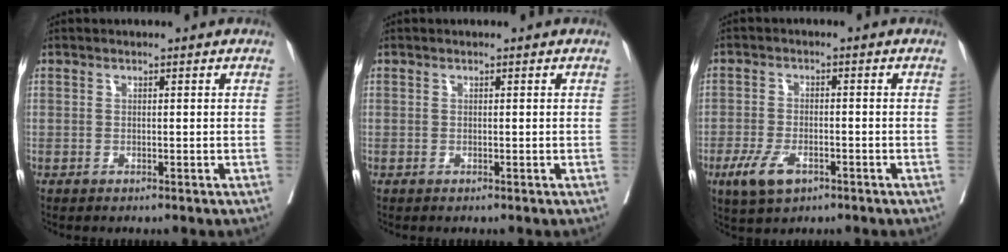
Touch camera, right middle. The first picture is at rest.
{"total": 0.0}
{"total": 5.6, "force": [-2.9, 2.5, 4.1], "torque": [-0.085, -0.006, -0.049]}